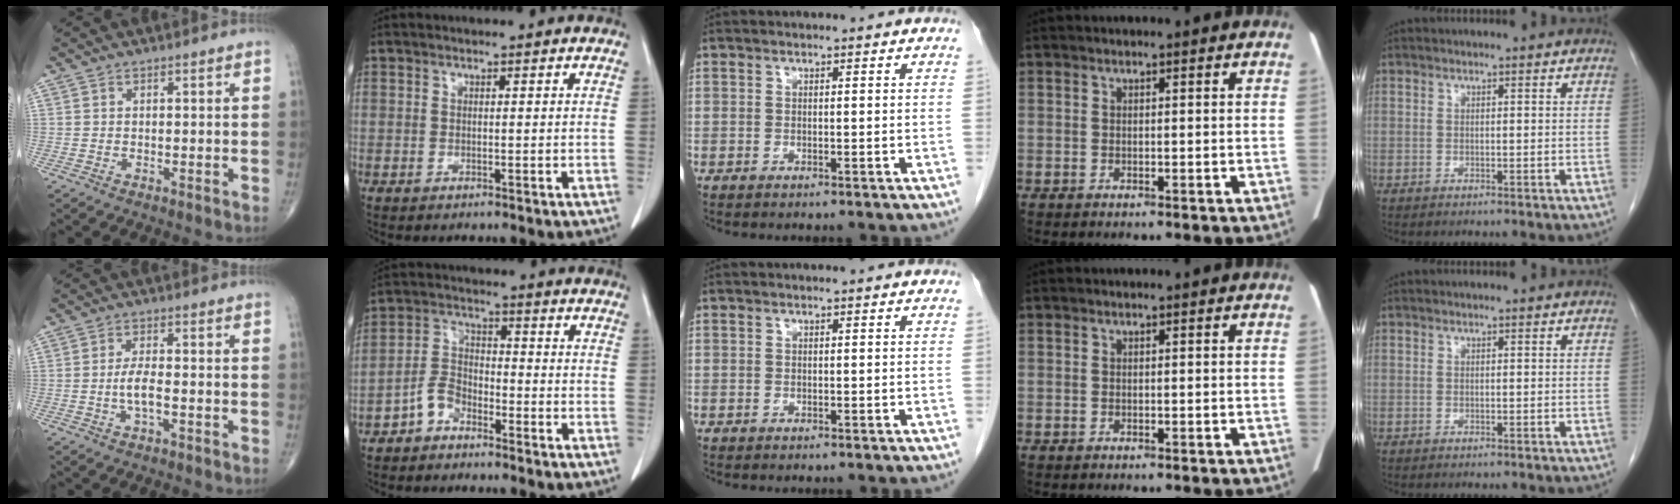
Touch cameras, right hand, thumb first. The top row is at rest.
{"thumb": {"total": 5.0, "force": [-1.2, 1.7, 4.6], "torque": [-0.093, 0.011, -0.025]}, "index": {"total": 4.6, "force": [-3.1, 2.8, 1.9], "torque": [-0.038, 0.009, -0.063]}}